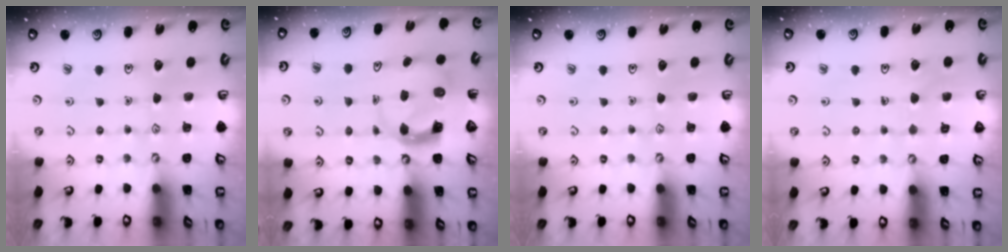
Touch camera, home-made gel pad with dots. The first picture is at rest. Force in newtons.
{"total": 3.7, "press": 3.6, "slide": 0.5}
{"total": 0.0}
{"total": 5.2, "press": 5.1, "slide": 0.3}